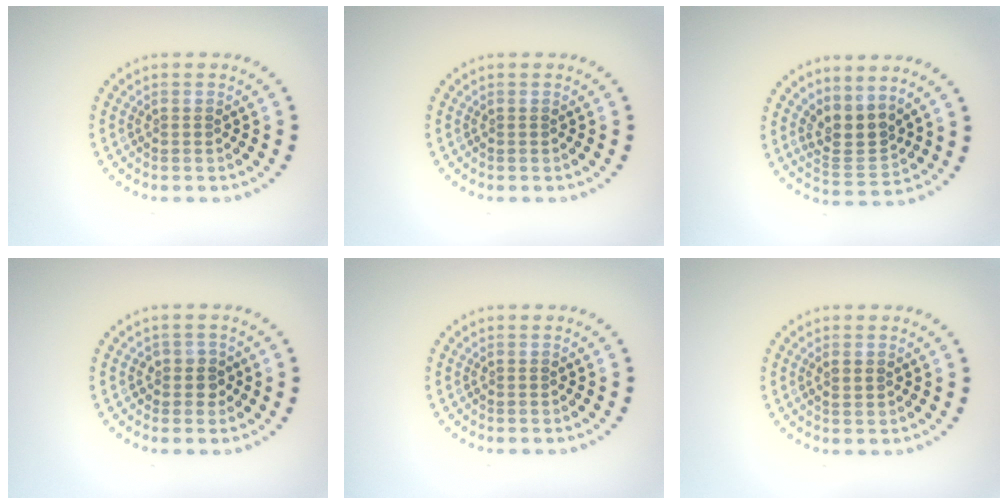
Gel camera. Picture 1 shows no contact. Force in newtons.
{"total": 0.0}
{"total": 3.0, "press": 2.4, "slide": 1.8}
{"total": 1.7, "press": 1.5, "slide": 0.9}
{"total": 0.0}
{"total": 0.7, "press": 0.6, "slide": 0.2}